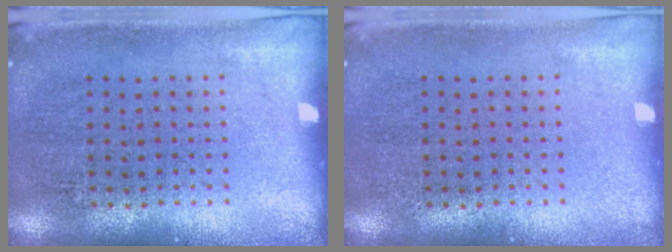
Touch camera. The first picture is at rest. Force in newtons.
{"total": 0.0}